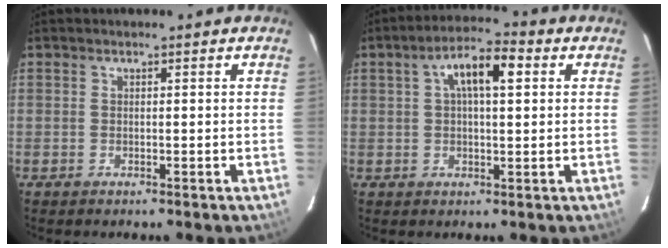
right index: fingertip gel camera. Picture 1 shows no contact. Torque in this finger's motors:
{"motor_torque": [0.27, 0.09, 0.50, 0.09]}